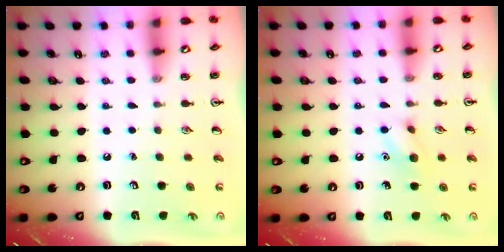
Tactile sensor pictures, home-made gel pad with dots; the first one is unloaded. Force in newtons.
{"total": 7.8, "press": 7.7, "slide": 1.4}